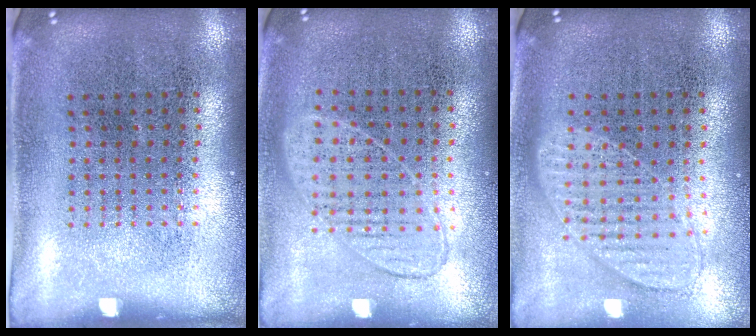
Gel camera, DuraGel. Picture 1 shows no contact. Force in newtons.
{"total": 0.9, "press": 0.9, "slide": 0.4}
{"total": 0.9, "press": 0.9, "slide": 0.1}